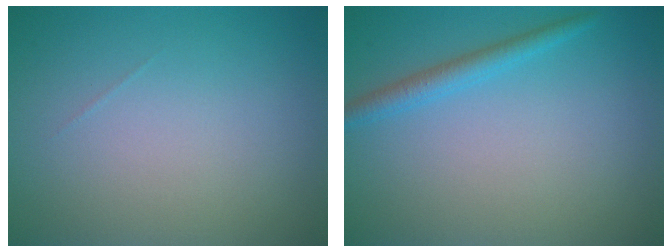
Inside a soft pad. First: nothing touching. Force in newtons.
{"total": 2.0, "press": 2.0, "slide": 0.1}